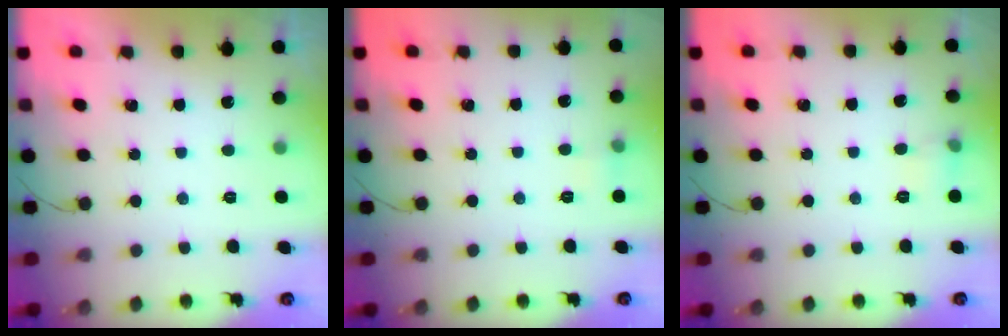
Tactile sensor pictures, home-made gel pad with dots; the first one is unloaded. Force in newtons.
{"total": 3.7, "press": 3.3, "slide": 1.5}
{"total": 5.3, "press": 5.1, "slide": 1.4}